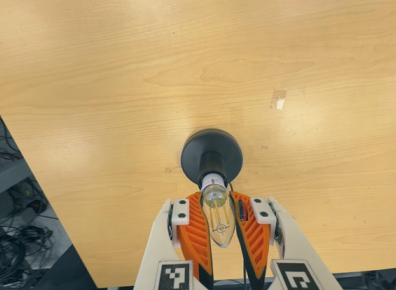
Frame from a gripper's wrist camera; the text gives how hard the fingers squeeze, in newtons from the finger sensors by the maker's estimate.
{"total": 33.8, "left": 38.6, "right": 29.0}